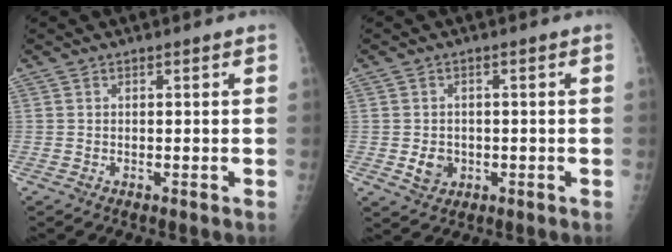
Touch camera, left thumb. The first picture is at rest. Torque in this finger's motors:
{"motor_torque": [0.53, 0.73, 0.23, -0.08, -0.03]}